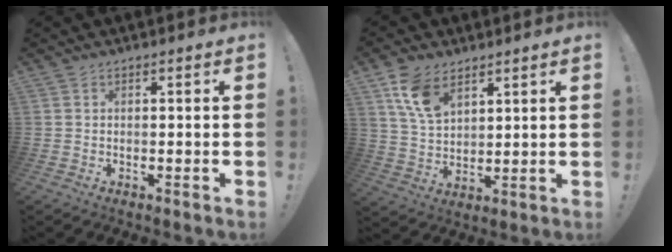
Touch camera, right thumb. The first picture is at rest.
{"total": 10.6, "force": [6.3, 6.0, 6.0], "torque": [-0.111, -0.020, 0.123]}